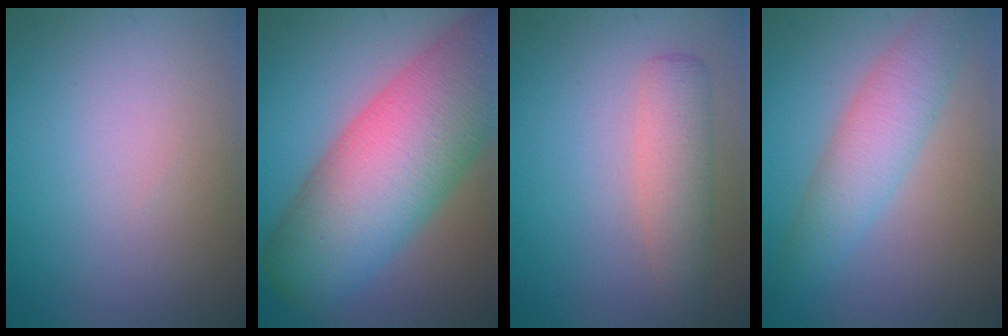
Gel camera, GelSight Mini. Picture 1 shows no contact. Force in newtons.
{"total": 13.9, "press": 13.9, "slide": 0.7}
{"total": 3.2, "press": 3.2, "slide": 0.3}
{"total": 4.5, "press": 4.5, "slide": 0.1}